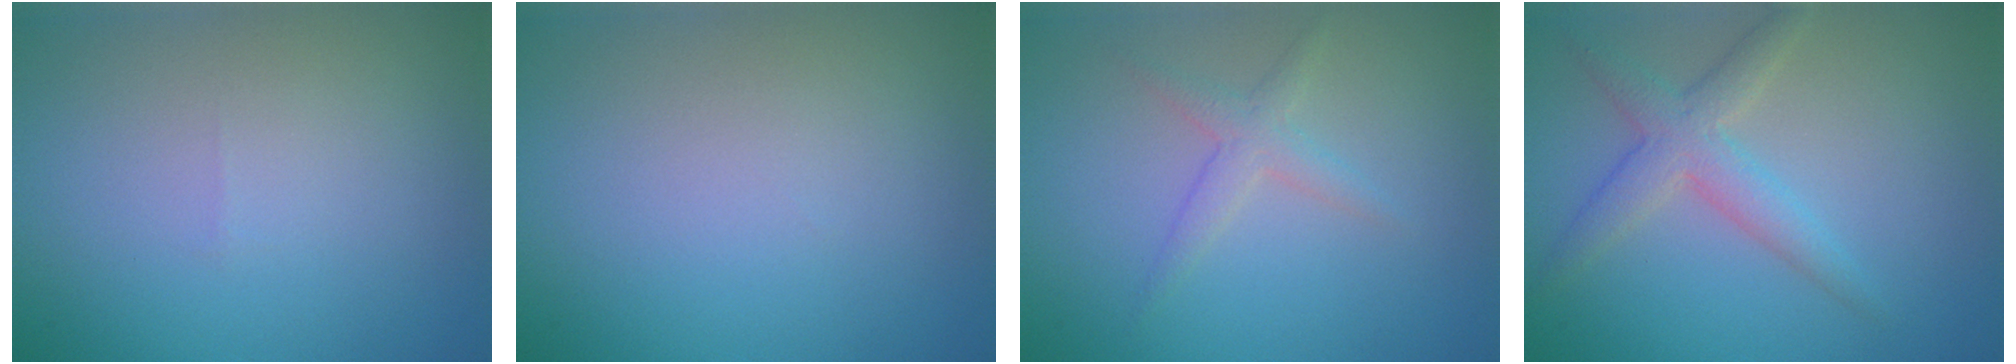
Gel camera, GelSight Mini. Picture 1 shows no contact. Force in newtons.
{"total": 0.0}
{"total": 1.8, "press": 1.8, "slide": 0.1}
{"total": 3.3, "press": 3.3, "slide": 0.1}